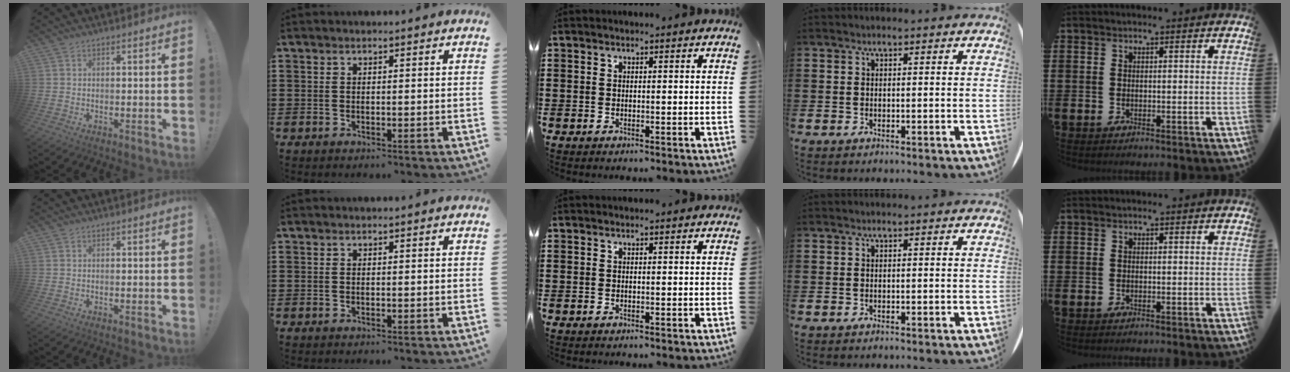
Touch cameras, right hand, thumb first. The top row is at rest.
{}